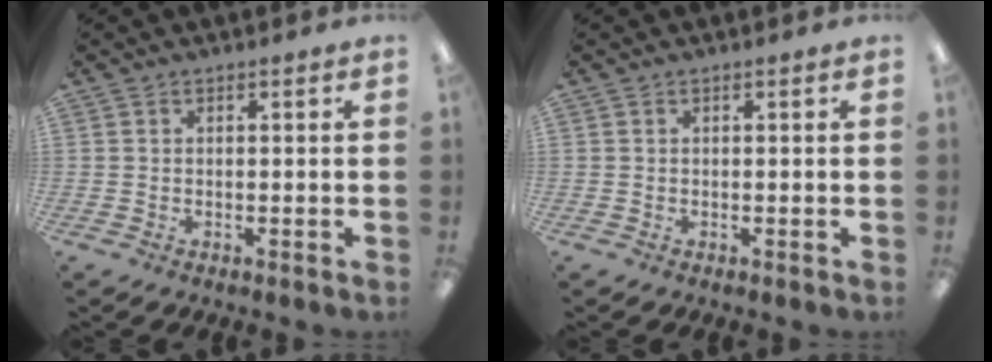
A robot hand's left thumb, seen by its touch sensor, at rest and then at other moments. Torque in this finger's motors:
{"motor_torque": [-0.06, 0.06, 0.00, 0.00, 0.00]}